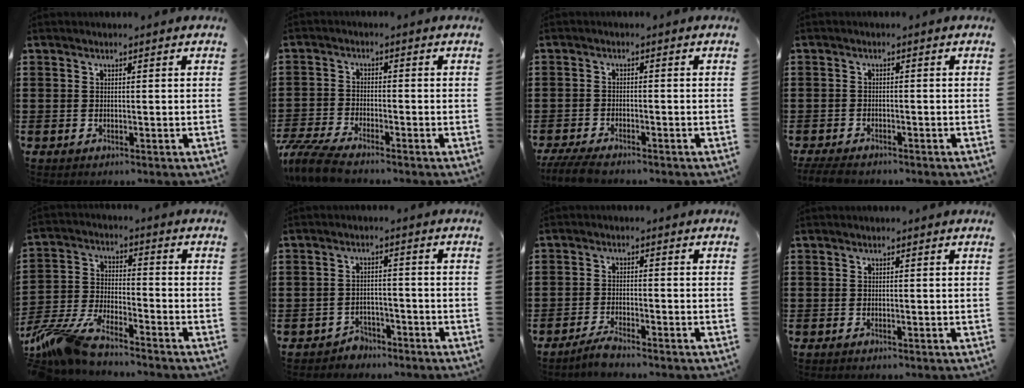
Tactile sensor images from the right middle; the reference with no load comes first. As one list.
[{"total": 5.1, "force": [-4.6, 0.4, 2.2], "torque": [-0.072, -0.018, -0.097]}, {"total": 3.6, "force": [-3.2, 0.5, 1.5], "torque": [-0.045, -0.009, -0.069]}, {"total": 2.3, "force": [-2.1, 0.4, 0.8], "torque": [-0.028, -0.004, -0.048]}, {"total": 8.6, "force": [-7.9, 0.7, 3.2], "torque": [-0.088, -0.005, -0.162]}, {"total": 2.5, "force": [-2.4, 0.8, -0.1], "torque": [-0.008, 0.003, -0.052]}, {"total": 2.4, "force": [-2.2, 0.1, 0.9], "torque": [-0.024, 0.002, -0.046]}, {"total": 0.0}]